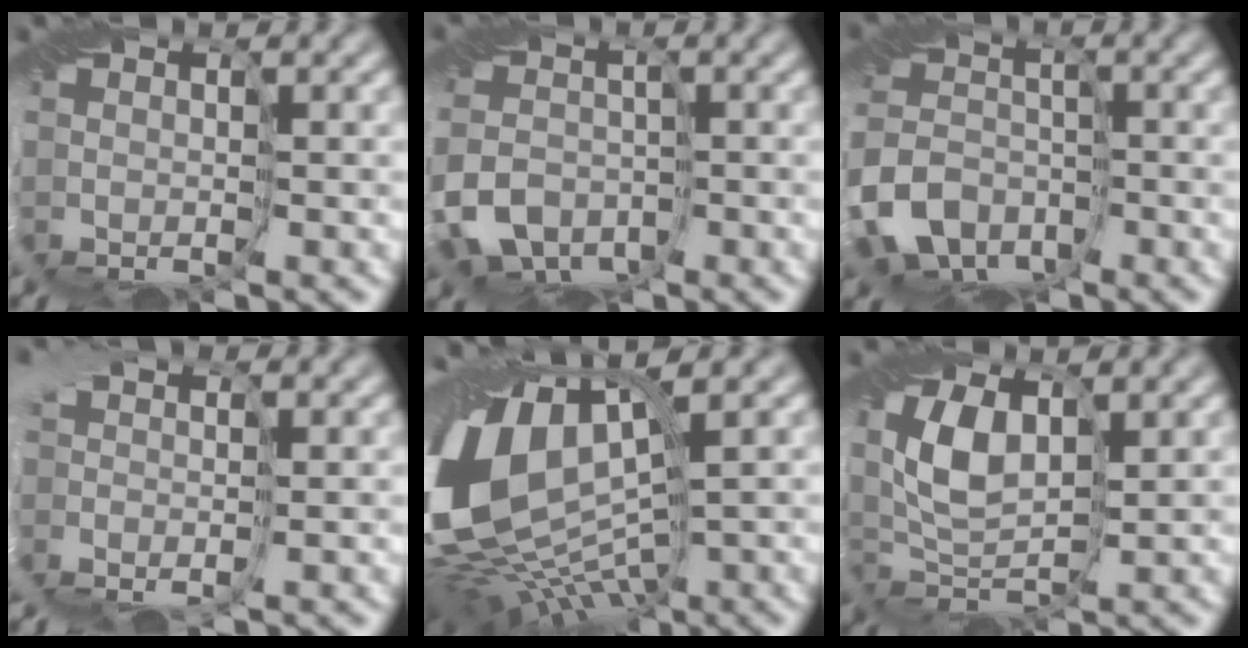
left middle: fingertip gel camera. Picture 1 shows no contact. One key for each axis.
{"total": 5.6, "fx": -3.3, "fy": 3.9, "fz": 2.3, "tx": -0.042, "ty": -0.007, "tz": -0.067}
{"total": 7.5, "fx": -4.7, "fy": 5.0, "fz": 3.1, "tx": -0.061, "ty": -0.012, "tz": -0.100}
{"total": 2.5, "fx": -0.5, "fy": 1.6, "fz": 1.9, "tx": -0.027, "ty": 0.004, "tz": -0.016}
{"total": 17.0, "fx": -0.5, "fy": 9.4, "fz": 14.1, "tx": -0.278, "ty": -0.035, "tz": 0.016}
{"total": 4.7, "fx": 0.6, "fy": 2.7, "fz": 3.9, "tx": -0.089, "ty": 0.006, "tz": 0.009}